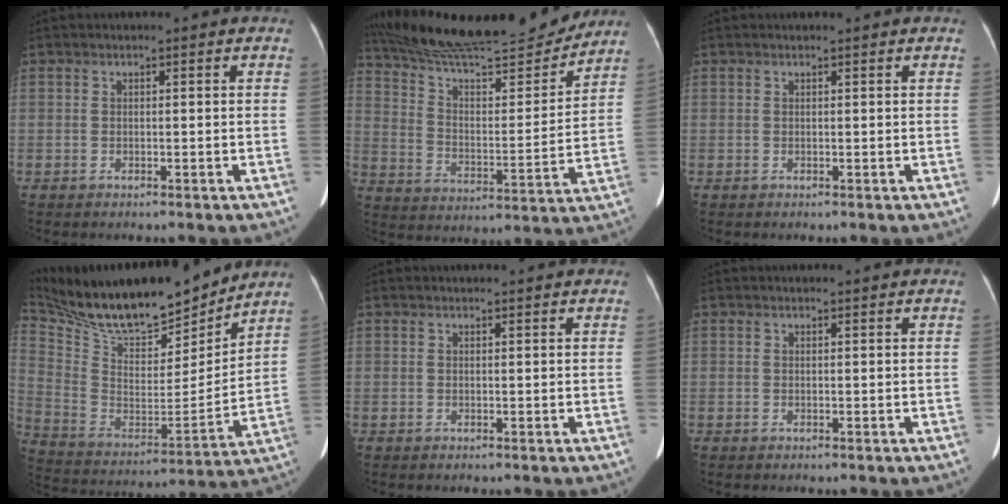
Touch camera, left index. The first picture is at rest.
{"total": 23.5, "force": [21.5, 2.5, 9.1], "torque": [-0.154, -0.017, 0.324]}
{"total": 1.0, "force": [1.0, 0.0, 0.3], "torque": [-0.006, 0.014, 0.016]}
{"total": 24.0, "force": [21.0, 5.2, 10.3], "torque": [-0.202, -0.013, 0.346]}
{"total": 2.2, "force": [2.1, 0.1, 0.6], "torque": [-0.009, 0.017, 0.027]}
{"total": 1.3, "force": [1.2, 0.0, 0.4], "torque": [-0.007, 0.015, 0.020]}